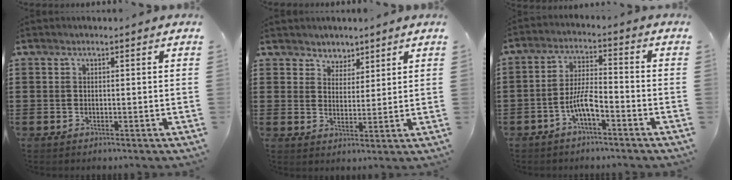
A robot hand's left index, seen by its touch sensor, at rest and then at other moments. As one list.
[{"total": 3.6, "force": [2.9, 2.1, -0.4], "torque": [-0.010, 0.005, 0.054]}, {"total": 6.0, "force": [-3.3, 1.6, 4.8], "torque": [-0.108, 0.003, -0.067]}]